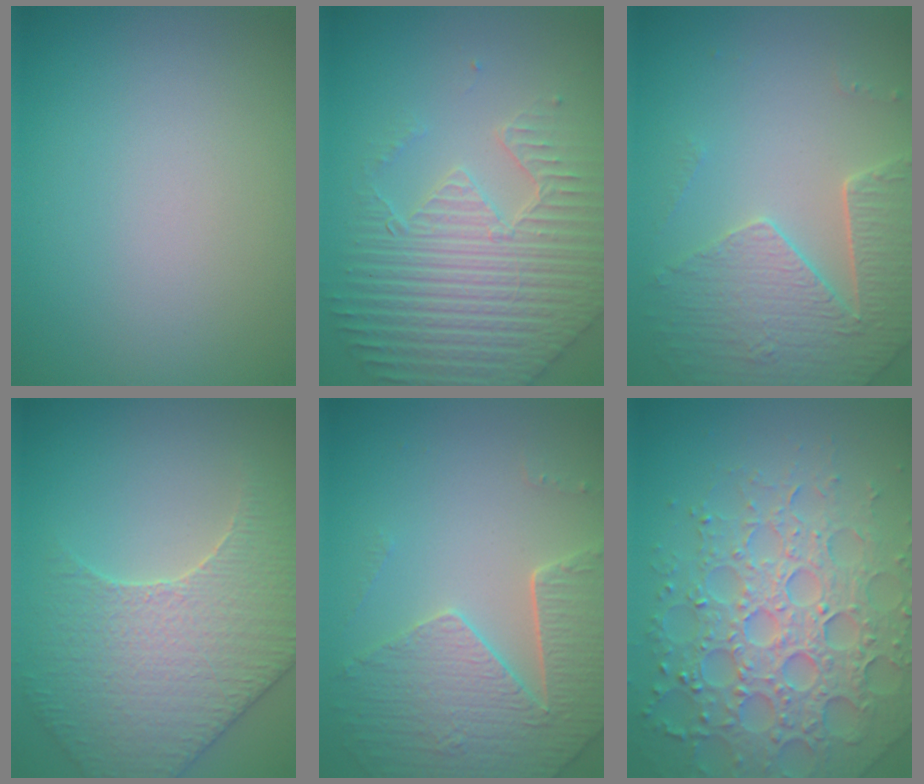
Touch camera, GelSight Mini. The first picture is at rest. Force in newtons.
{"total": 7.1, "press": 5.5, "slide": 4.5}
{"total": 4.9, "press": 4.5, "slide": 1.9}
{"total": 5.0, "press": 4.9, "slide": 0.8}
{"total": 5.2, "press": 4.6, "slide": 2.5}
{"total": 7.3, "press": 7.1, "slide": 1.7}